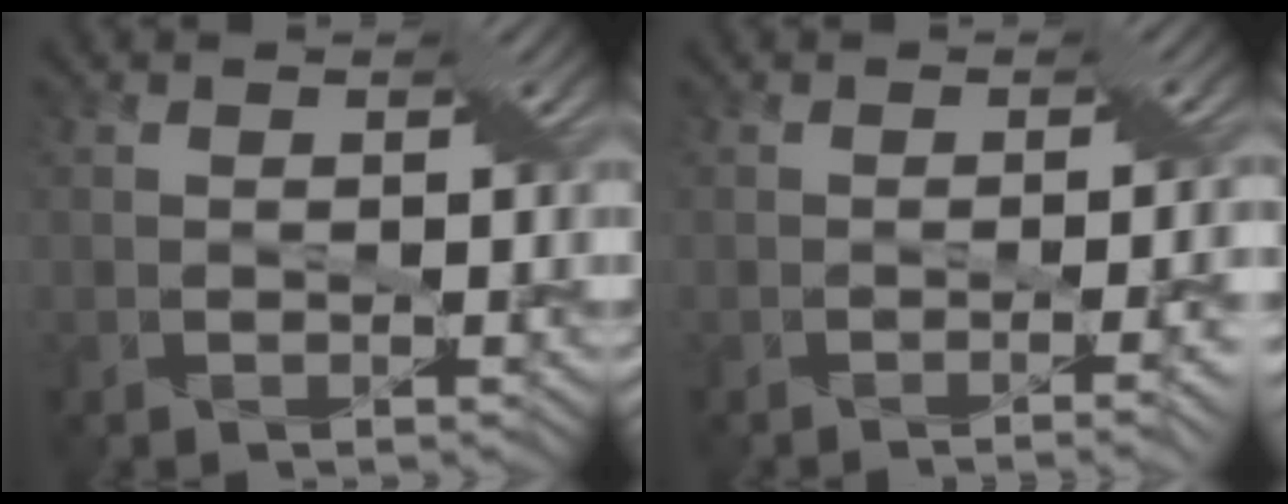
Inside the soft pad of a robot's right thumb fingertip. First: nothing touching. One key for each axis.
{"total": 3.3, "fx": -1.5, "fy": -0.4, "fz": 2.9, "tx": -0.036, "ty": -0.003, "tz": -0.018}